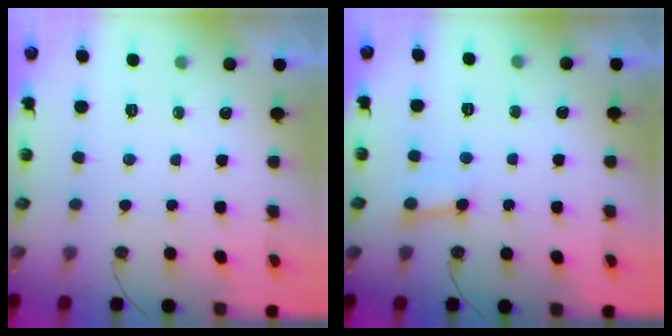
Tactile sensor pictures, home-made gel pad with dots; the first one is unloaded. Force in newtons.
{"total": 4.7, "press": 4.6, "slide": 0.9}